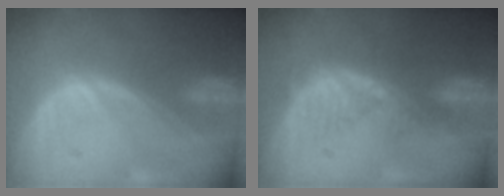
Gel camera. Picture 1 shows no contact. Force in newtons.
{"total": 5.5, "press": 4.6, "slide": 3.0}